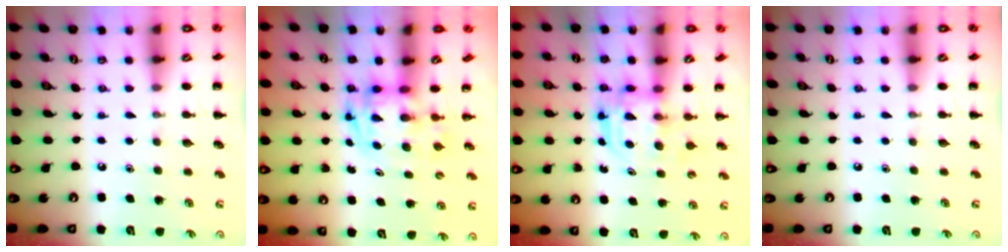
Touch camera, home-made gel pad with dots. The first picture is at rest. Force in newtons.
{"total": 2.8, "press": 2.7, "slide": 0.5}
{"total": 3.1, "press": 3.1, "slide": 0.2}
{"total": 0.0}